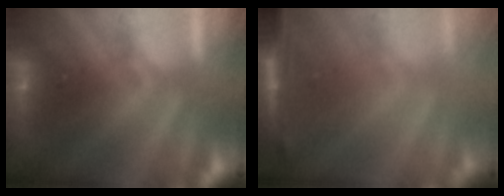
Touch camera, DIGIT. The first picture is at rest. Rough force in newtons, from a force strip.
{"total": 1.3}